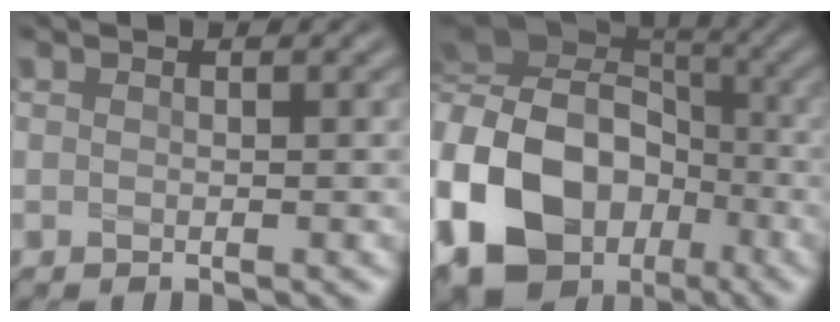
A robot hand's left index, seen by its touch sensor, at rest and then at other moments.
{"total": 18.0, "force": [-4.6, 14.3, 9.9], "torque": [-0.225, -0.025, -0.110]}